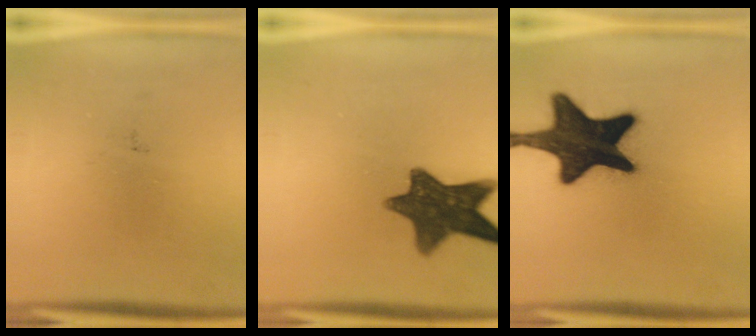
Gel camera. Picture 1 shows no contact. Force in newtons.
{"total": 12.0}
{"total": 18.9}